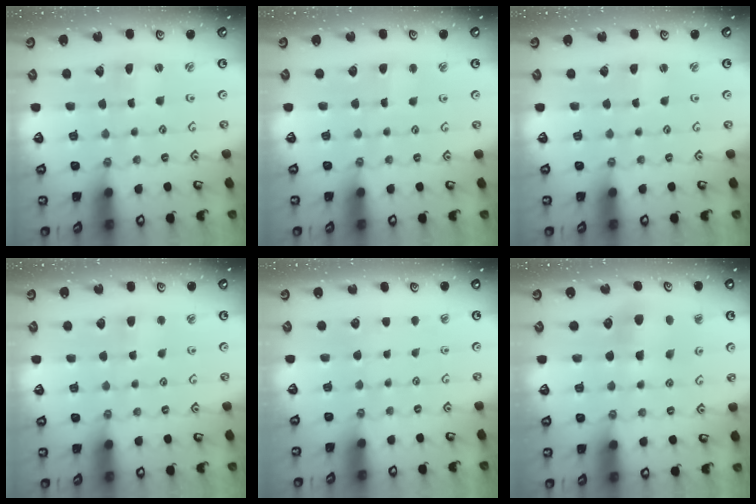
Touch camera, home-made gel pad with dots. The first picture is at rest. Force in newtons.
{"total": 2.9, "press": 2.9, "slide": 0.3}
{"total": 1.6, "press": 1.6, "slide": 0.2}
{"total": 2.8, "press": 2.8, "slide": 0.5}
{"total": 0.0}
{"total": 7.1, "press": 7.1, "slide": 0.7}